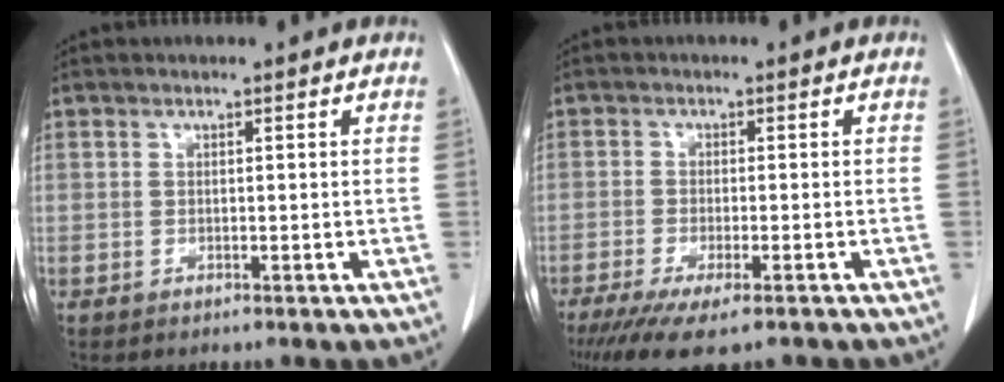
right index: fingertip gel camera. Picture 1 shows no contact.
{"total": 9.9, "force": [-7.3, 1.9, 6.4], "torque": [-0.092, -0.020, -0.111]}